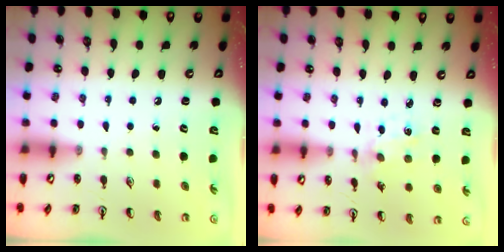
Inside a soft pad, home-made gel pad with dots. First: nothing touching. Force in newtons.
{"total": 2.0, "press": 1.9, "slide": 0.4}